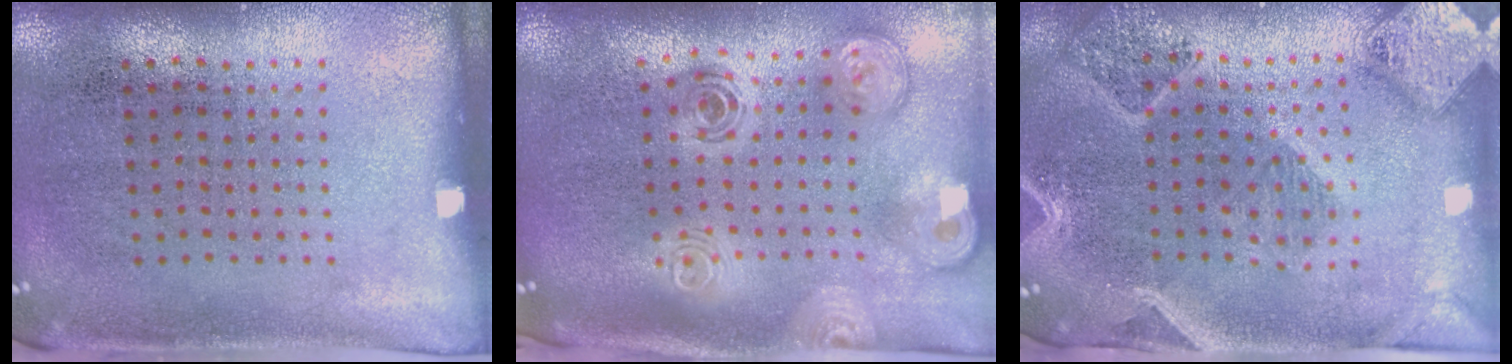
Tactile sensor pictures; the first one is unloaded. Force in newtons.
{"total": 2.9, "press": 2.1, "slide": 2.1}
{"total": 2.9, "press": 2.6, "slide": 1.4}